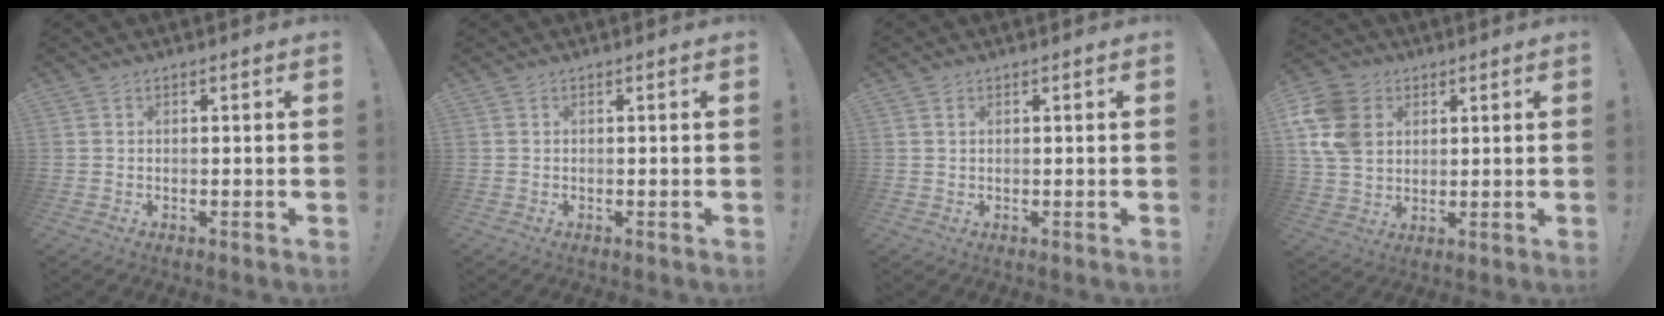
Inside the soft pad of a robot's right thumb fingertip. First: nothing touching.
{"total": 0.0}
{"total": 0.6, "force": [0.4, 0.2, 0.4], "torque": [-0.008, 0.000, 0.007]}
{"total": 13.1, "force": [4.0, 10.5, 6.8], "torque": [-0.133, -0.020, 0.079]}